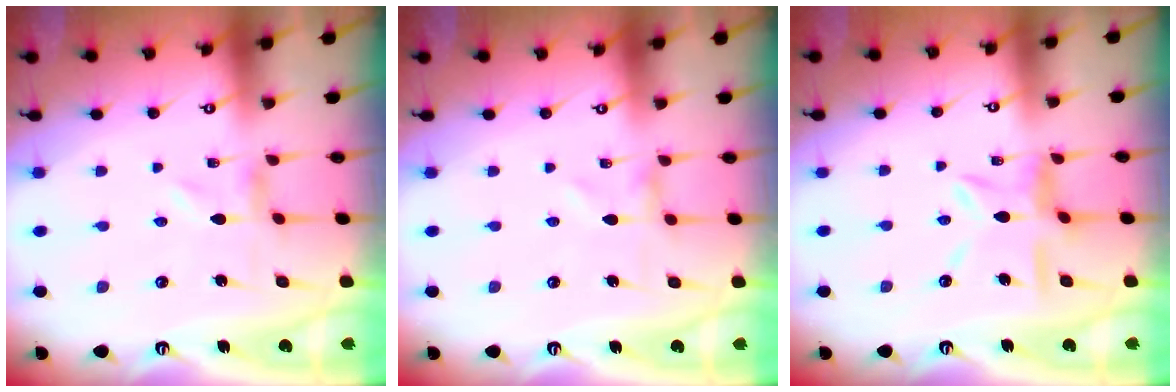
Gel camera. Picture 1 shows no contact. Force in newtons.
{"total": 0.9, "press": 0.9, "slide": 0.1}
{"total": 10.2, "press": 10.2, "slide": 1.1}